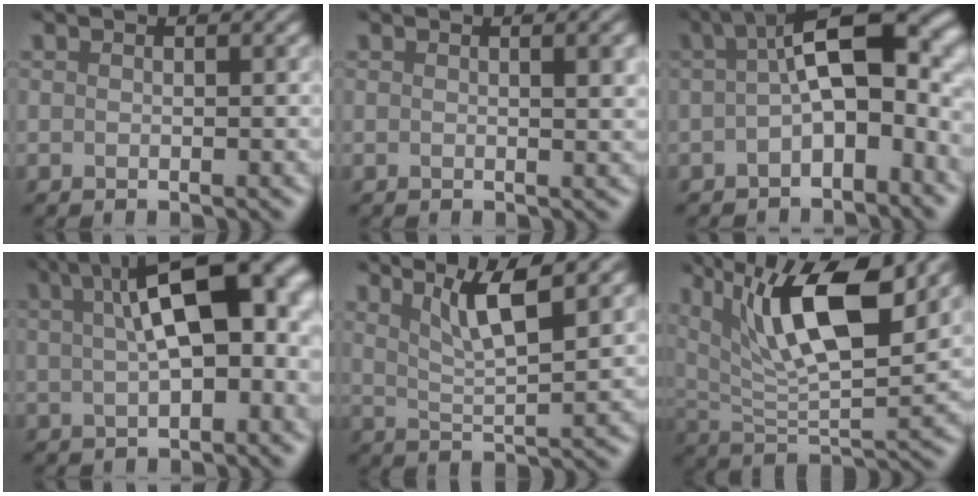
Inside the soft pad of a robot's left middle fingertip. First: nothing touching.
{"total": 1.5, "force": [0.7, 0.4, 1.2], "torque": [-0.009, 0.000, 0.002]}
{"total": 8.4, "force": [-0.2, 3.5, 7.6], "torque": [-0.120, 0.018, -0.017]}
{"total": 10.2, "force": [2.6, 3.7, 9.2], "torque": [-0.109, 0.025, 0.035]}
{"total": 4.7, "force": [3.5, 0.3, 3.1], "torque": [-0.057, 0.001, 0.063]}
{"total": 11.0, "force": [6.2, 3.7, 8.3], "torque": [-0.149, -0.002, 0.102]}